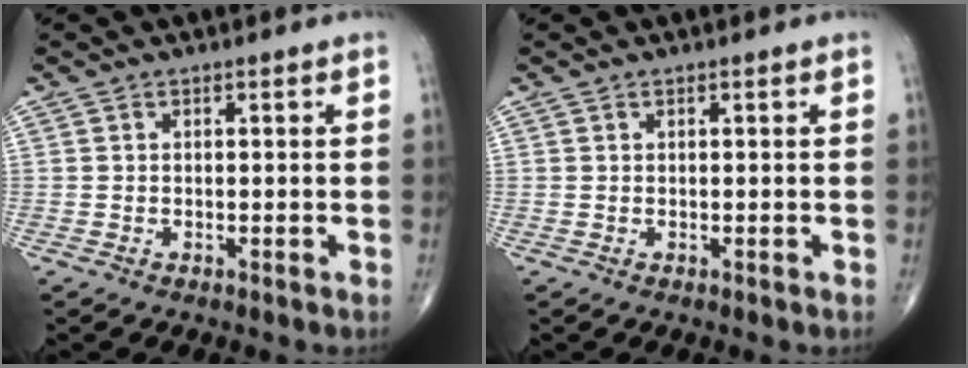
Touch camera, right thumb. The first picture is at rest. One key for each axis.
{"total": 0.0}